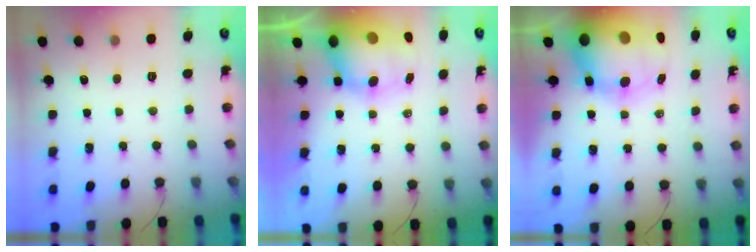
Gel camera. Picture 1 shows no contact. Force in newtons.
{"total": 13.2, "press": 12.8, "slide": 3.3}
{"total": 19.7, "press": 19.2, "slide": 4.4}